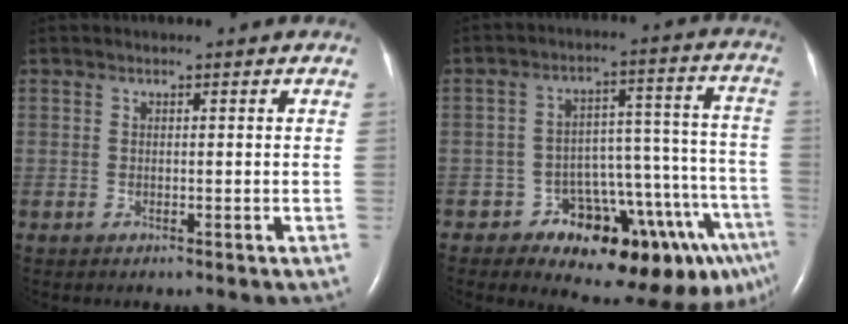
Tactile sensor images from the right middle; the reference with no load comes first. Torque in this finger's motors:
{"motor_torque": [1.61, -0.53, 0.23, 0.11]}